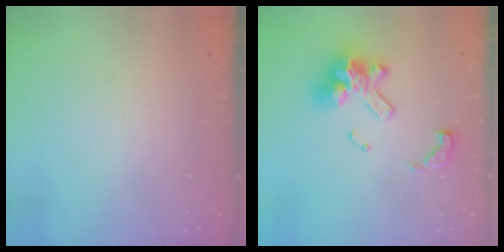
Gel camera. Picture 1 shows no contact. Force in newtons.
{"total": 14.3, "press": 14.2, "slide": 1.7}